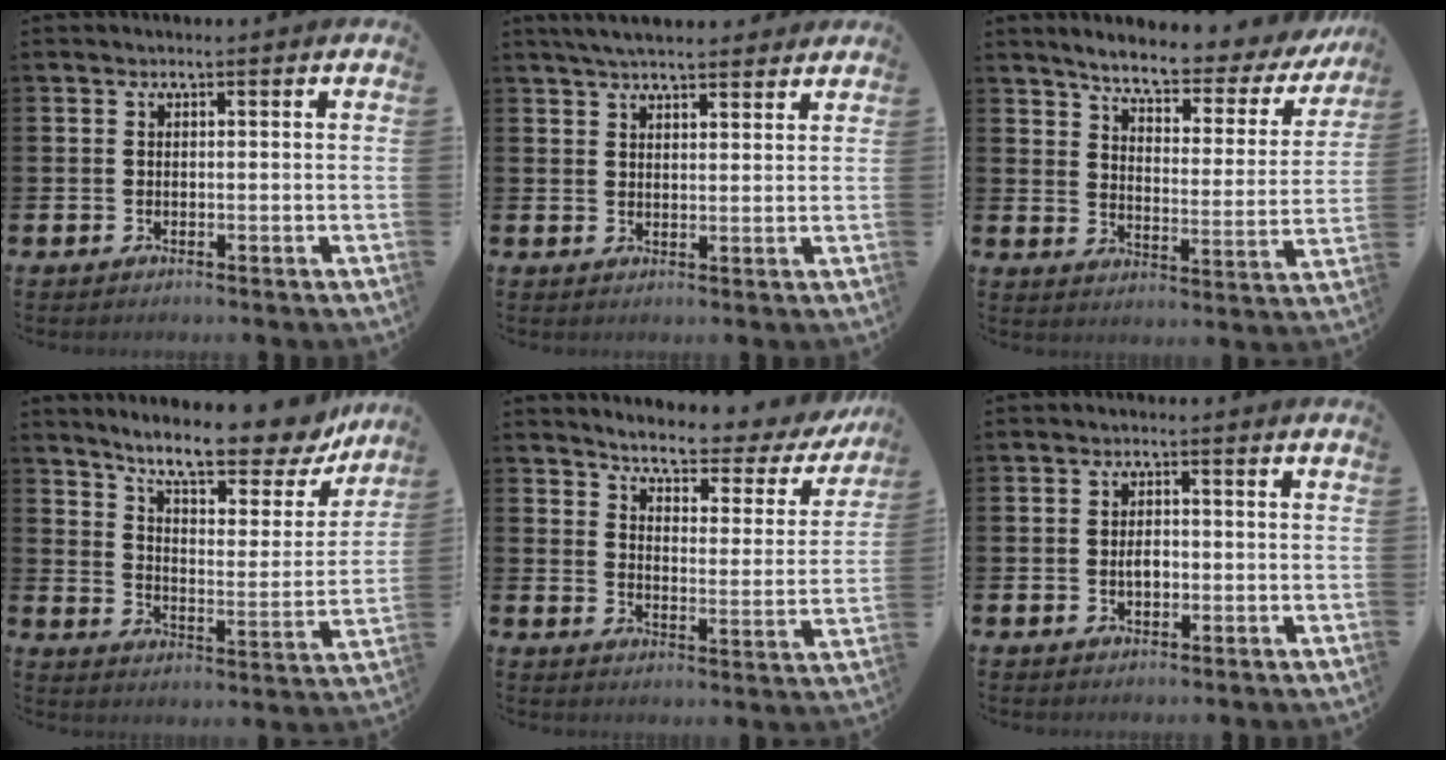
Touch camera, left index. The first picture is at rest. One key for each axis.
{"total": 4.3, "fx": 4.1, "fy": 0.8, "fz": 1.2, "tx": -0.032, "ty": -0.008, "tz": 0.075}
{"total": 6.3, "fx": 5.6, "fy": 1.1, "fz": 2.5, "tx": -0.073, "ty": -0.040, "tz": 0.089}
{"total": 10.9, "fx": 9.4, "fy": 2.4, "fz": 4.9, "tx": -0.108, "ty": -0.066, "tz": 0.154}
{"total": 4.8, "fx": 4.4, "fy": 0.7, "fz": 1.6, "tx": -0.051, "ty": -0.037, "tz": 0.067}
{"total": 2.2, "fx": -0.3, "fy": 1.3, "fz": 1.7, "tx": -0.016, "ty": -0.002, "tz": -0.010}